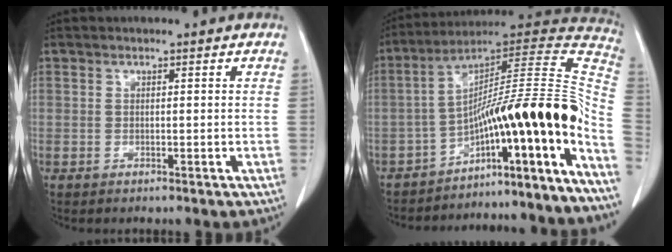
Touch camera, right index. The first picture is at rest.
{"total": 24.3, "force": [-14.8, 0.2, 19.3], "torque": [-0.226, 0.029, -0.226]}